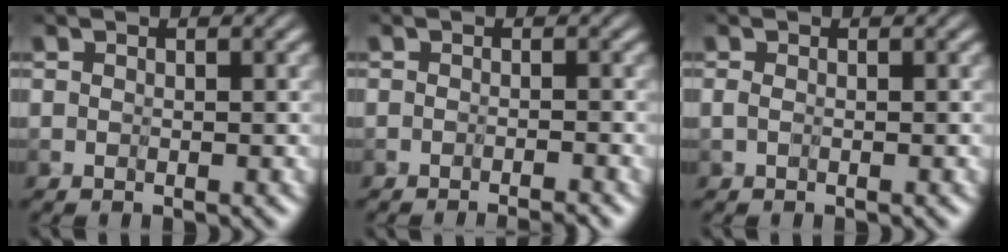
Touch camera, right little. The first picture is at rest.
{"total": 2.4, "force": [-2.3, -0.5, 0.3], "torque": [0.009, -0.002, -0.035]}
{"total": 0.0}